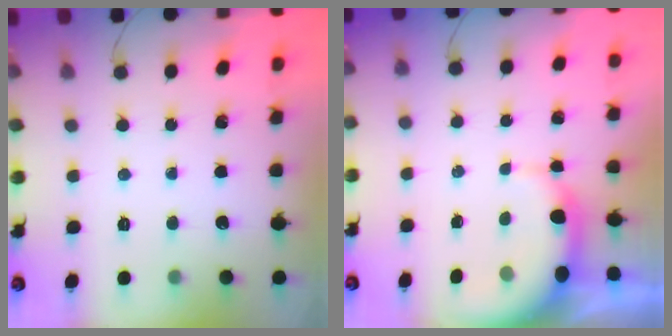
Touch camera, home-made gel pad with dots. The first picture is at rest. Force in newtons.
{"total": 6.2, "press": 6.1, "slide": 1.1}